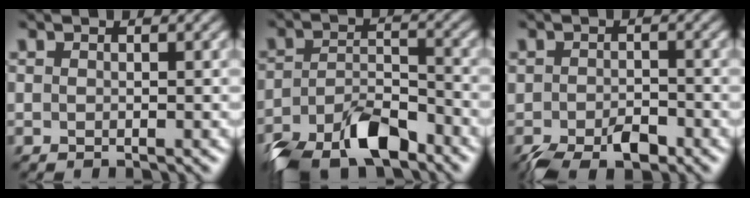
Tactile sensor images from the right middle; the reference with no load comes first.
{"total": 7.8, "force": [-5.8, 3.0, 4.1], "torque": [-0.075, -0.007, -0.109]}
{"total": 4.4, "force": [-3.0, 2.0, 2.5], "torque": [-0.046, -0.006, -0.052]}